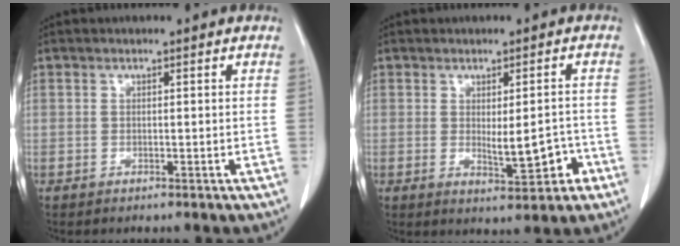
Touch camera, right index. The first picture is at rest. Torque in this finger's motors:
{"motor_torque": [0.47, 0.03, 0.20, 0.06]}